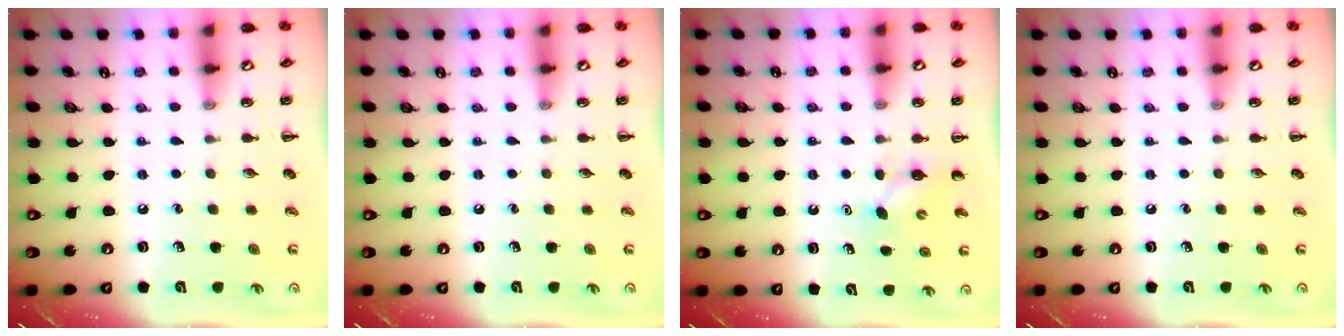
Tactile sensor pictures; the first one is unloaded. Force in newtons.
{"total": 0.0}
{"total": 3.8, "press": 3.7, "slide": 0.8}
{"total": 0.0}